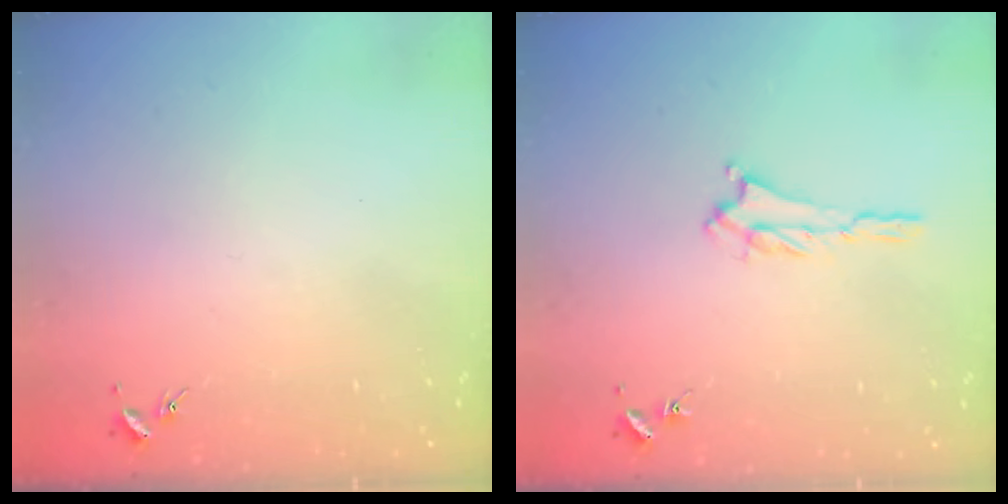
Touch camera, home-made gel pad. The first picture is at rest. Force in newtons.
{"total": 1.2, "press": 1.1, "slide": 0.5}